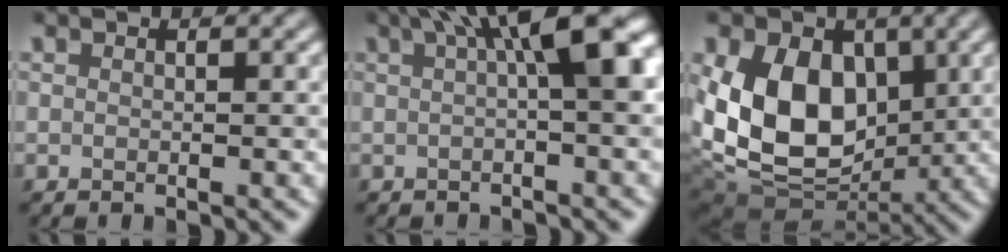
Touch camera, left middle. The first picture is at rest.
{"total": 7.8, "force": [2.5, 1.8, 7.2], "torque": [-0.088, 0.022, 0.033]}
{"total": 11.3, "force": [1.2, 8.1, 7.7], "torque": [-0.149, -0.011, 0.015]}